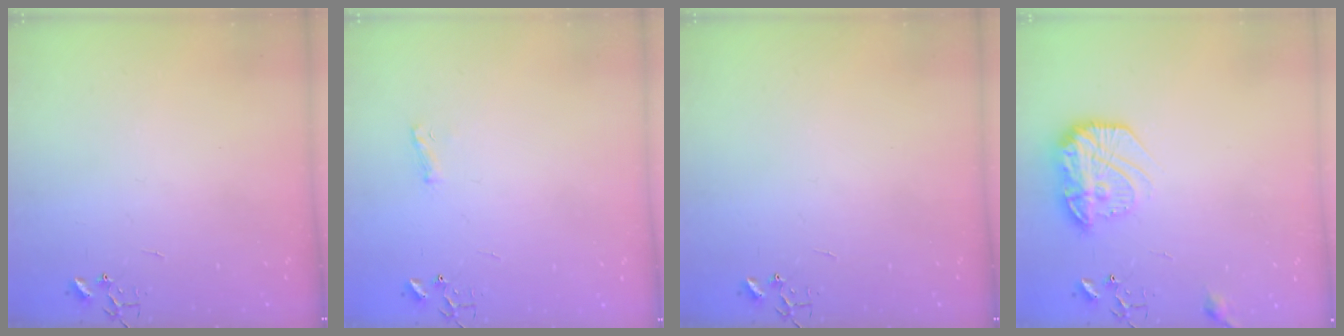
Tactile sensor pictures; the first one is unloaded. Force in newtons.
{"total": 5.5, "press": 5.5, "slide": 0.7}
{"total": 0.0}
{"total": 15.3, "press": 15.2, "slide": 1.0}